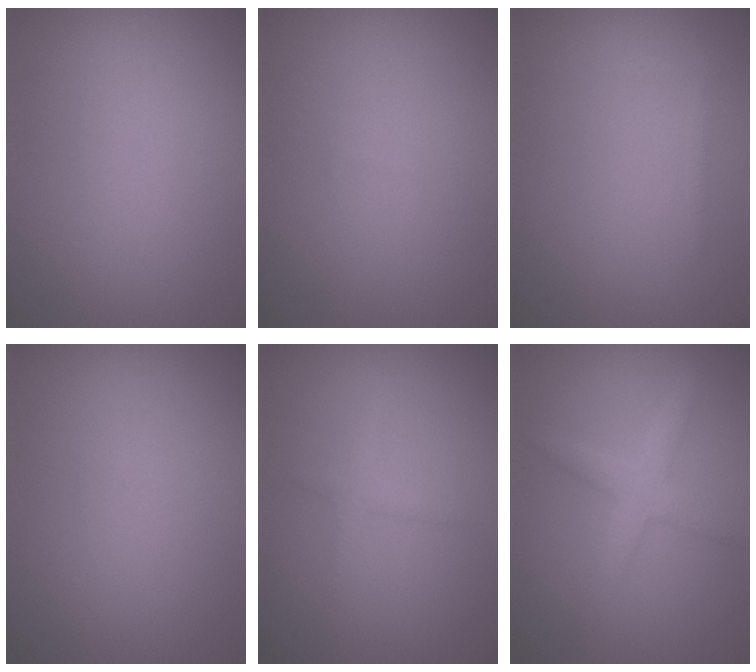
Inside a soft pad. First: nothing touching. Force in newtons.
{"total": 0.0}
{"total": 0.5, "press": 0.5, "slide": 0.0}
{"total": 0.0}
{"total": 1.2, "press": 1.2, "slide": 0.1}
{"total": 2.7, "press": 2.7, "slide": 0.1}